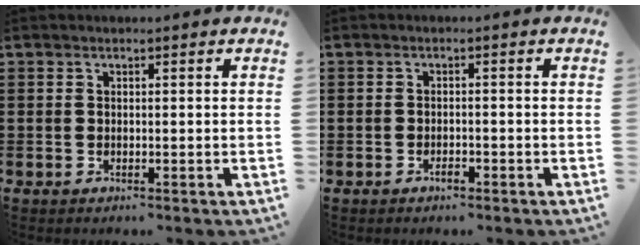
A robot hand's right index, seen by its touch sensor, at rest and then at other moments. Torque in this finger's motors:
{"motor_torque": [1.07, 1.06, 0.11, 0.03]}